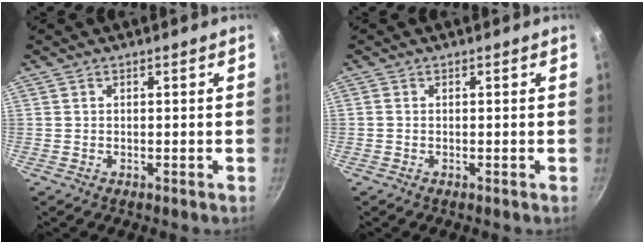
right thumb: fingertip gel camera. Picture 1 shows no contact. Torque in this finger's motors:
{"motor_torque": [-0.06, 0.19, 0.30, 0.16, -0.01]}